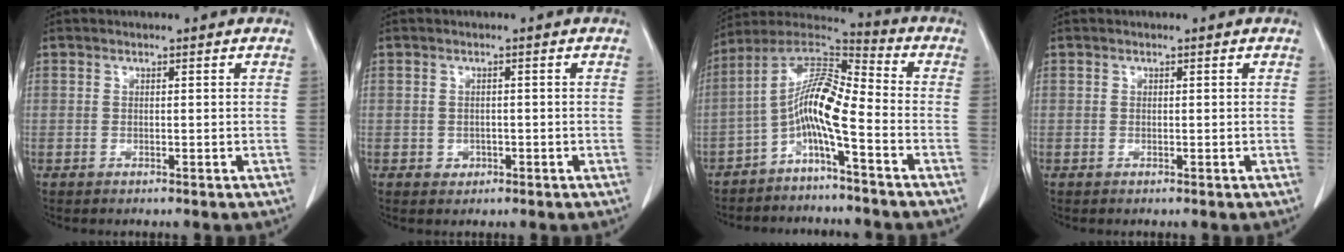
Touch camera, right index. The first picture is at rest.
{"total": 2.5, "force": [-0.8, 2.2, 1.0], "torque": [-0.017, 0.005, -0.002]}
{"total": 10.7, "force": [-4.2, 1.5, 9.7], "torque": [-0.191, 0.028, -0.082]}
{"total": 0.0}